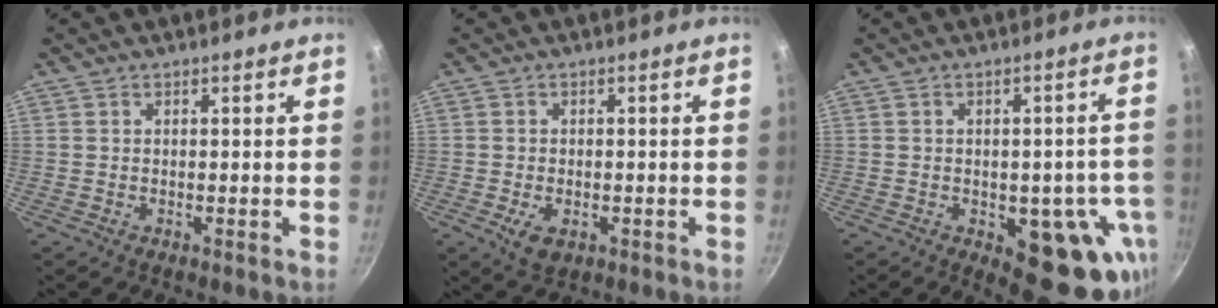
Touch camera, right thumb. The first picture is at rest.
{"total": 4.2, "force": [-1.4, 2.8, 2.9], "torque": [-0.046, -0.001, -0.018]}
{"total": 15.9, "force": [-5.4, 7.8, 12.7], "torque": [-0.077, 0.006, -0.063]}